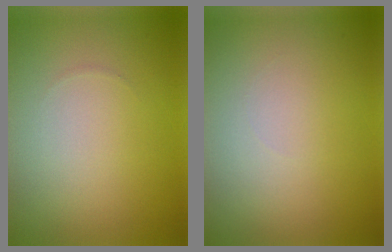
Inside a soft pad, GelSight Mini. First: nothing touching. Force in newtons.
{"total": 0.0}